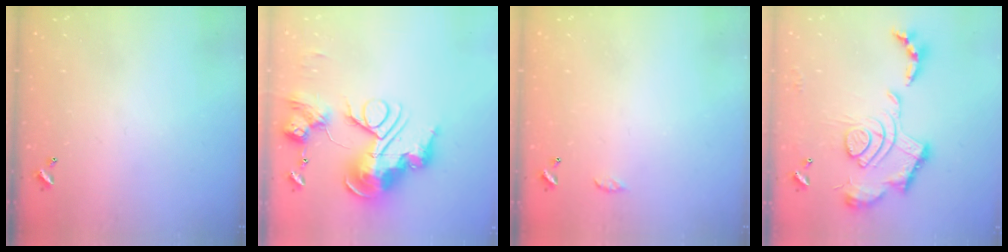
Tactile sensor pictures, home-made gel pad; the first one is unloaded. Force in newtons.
{"total": 0.7, "press": 0.7, "slide": 0.0}
{"total": 3.0, "press": 3.0, "slide": 0.5}
{"total": 2.4, "press": 1.9, "slide": 1.5}